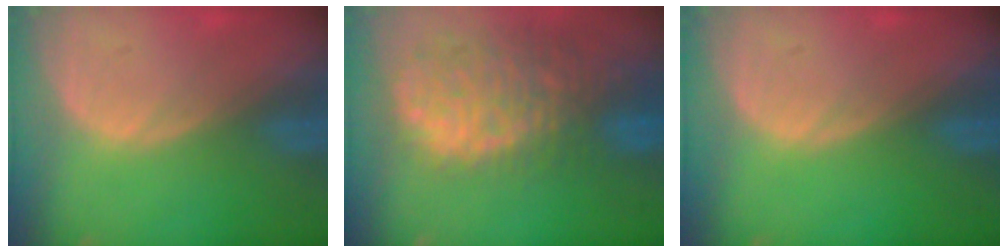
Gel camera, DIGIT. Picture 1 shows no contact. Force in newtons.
{"total": 13.8, "press": 11.2, "slide": 8.0}
{"total": 0.0}